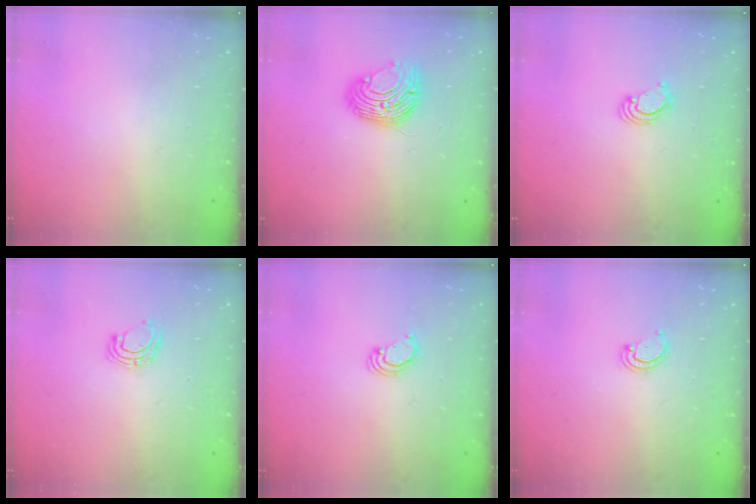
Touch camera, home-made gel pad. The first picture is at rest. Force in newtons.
{"total": 9.3, "press": 9.3, "slide": 0.3}
{"total": 2.2, "press": 2.2, "slide": 0.1}
{"total": 7.6, "press": 7.5, "slide": 0.9}
{"total": 2.2, "press": 2.2, "slide": 0.2}
{"total": 2.2, "press": 2.2, "slide": 0.2}